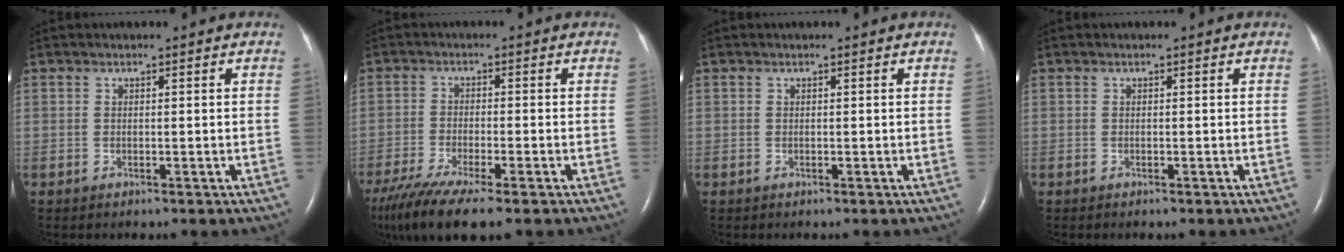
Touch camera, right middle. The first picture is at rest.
{"total": 11.2, "force": [-8.3, 1.2, 7.4], "torque": [-0.138, -0.025, -0.142]}
{"total": 0.0}
{"total": 0.0}